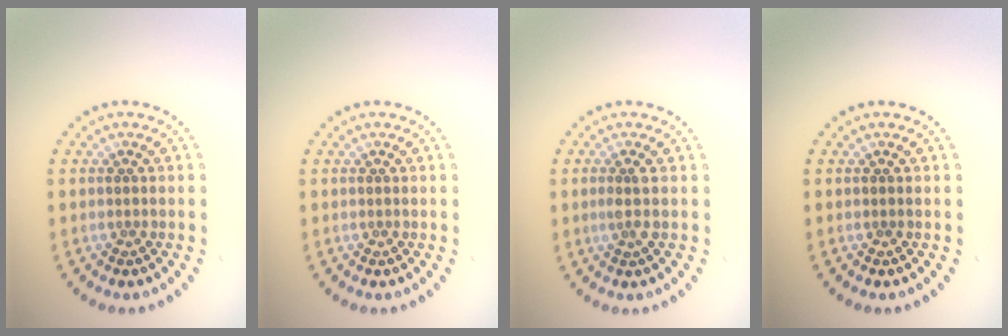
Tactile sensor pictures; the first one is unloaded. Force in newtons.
{"total": 0.0}
{"total": 1.5, "press": 1.1, "slide": 0.9}
{"total": 0.0}